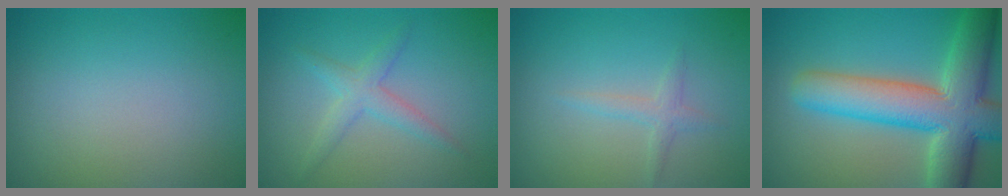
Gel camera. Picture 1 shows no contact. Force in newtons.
{"total": 2.3, "press": 2.3, "slide": 0.1}
{"total": 1.3, "press": 1.3, "slide": 0.1}
{"total": 10.7, "press": 10.7, "slide": 0.5}